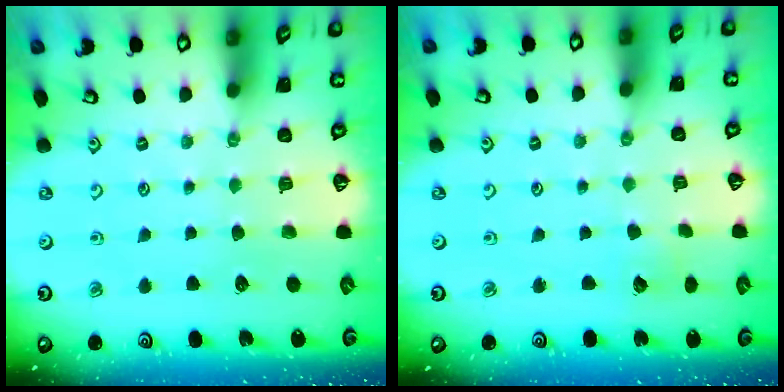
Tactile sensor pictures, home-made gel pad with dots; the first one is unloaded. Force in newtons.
{"total": 4.2, "press": 4.1, "slide": 0.5}